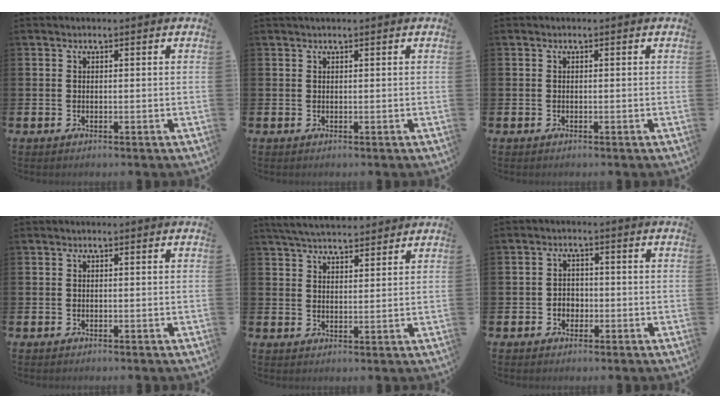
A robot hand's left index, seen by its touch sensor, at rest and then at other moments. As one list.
[{"total": 0.6, "force": [0.5, 0.0, 0.2], "torque": [-0.002, 0.000, 0.010]}, {"total": 0.0}, {"total": 0.0}, {"total": 4.9, "force": [4.8, 0.8, 0.7], "torque": [-0.024, -0.021, 0.086]}, {"total": 2.2, "force": [-0.7, 1.9, 0.9], "torque": [-0.010, 0.002, -0.020]}]